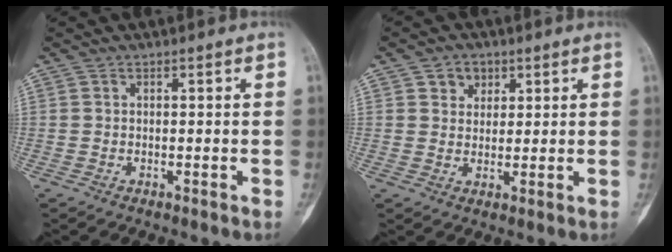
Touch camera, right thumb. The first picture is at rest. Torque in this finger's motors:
{"motor_torque": [-0.68, 0.49, 0.17, -0.01, -0.01]}